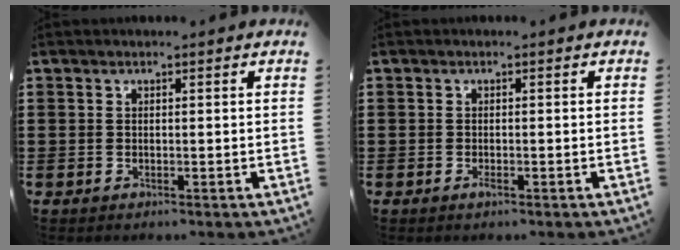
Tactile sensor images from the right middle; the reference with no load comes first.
{"total": 0.9, "force": [-0.5, 0.2, 0.7], "torque": [-0.016, -0.005, -0.008]}